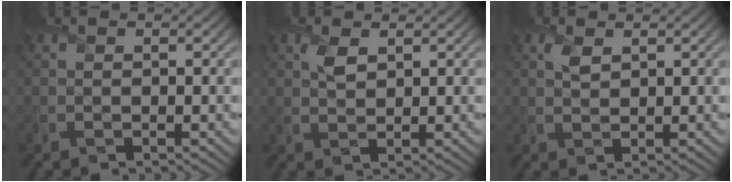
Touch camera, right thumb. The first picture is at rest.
{"total": 2.1, "force": [1.3, 0.9, 1.5], "torque": [-0.037, 0.003, 0.025]}
{"total": 1.7, "force": [1.1, 0.7, 1.1], "torque": [-0.028, 0.004, 0.022]}